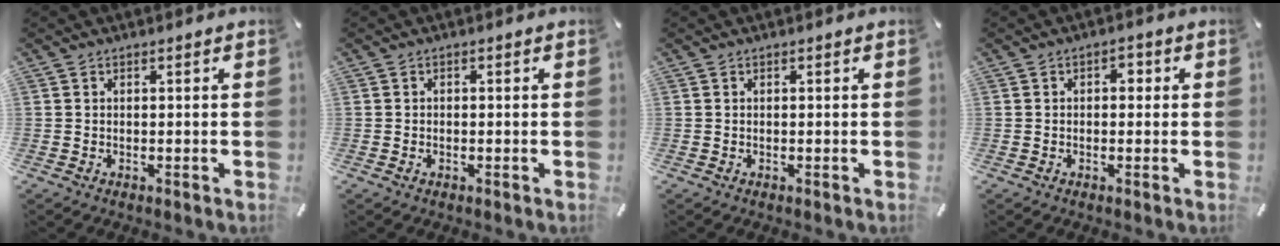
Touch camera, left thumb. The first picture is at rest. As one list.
[{"total": 0.8, "force": [-0.3, 0.5, 0.6], "torque": [-0.012, 0.000, -0.006]}, {"total": 0.0}, {"total": 2.3, "force": [-0.3, 1.5, 1.7], "torque": [-0.026, 0.009, -0.011]}]